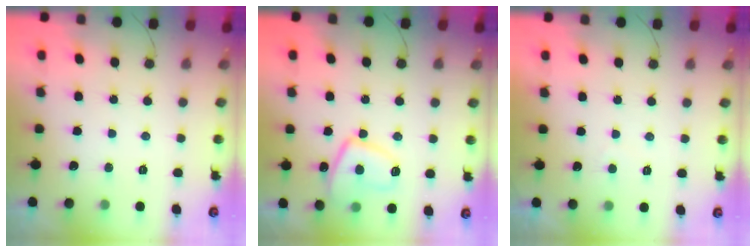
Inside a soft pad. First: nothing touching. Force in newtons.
{"total": 10.0, "press": 9.9, "slide": 1.1}
{"total": 1.0, "press": 0.8, "slide": 0.5}